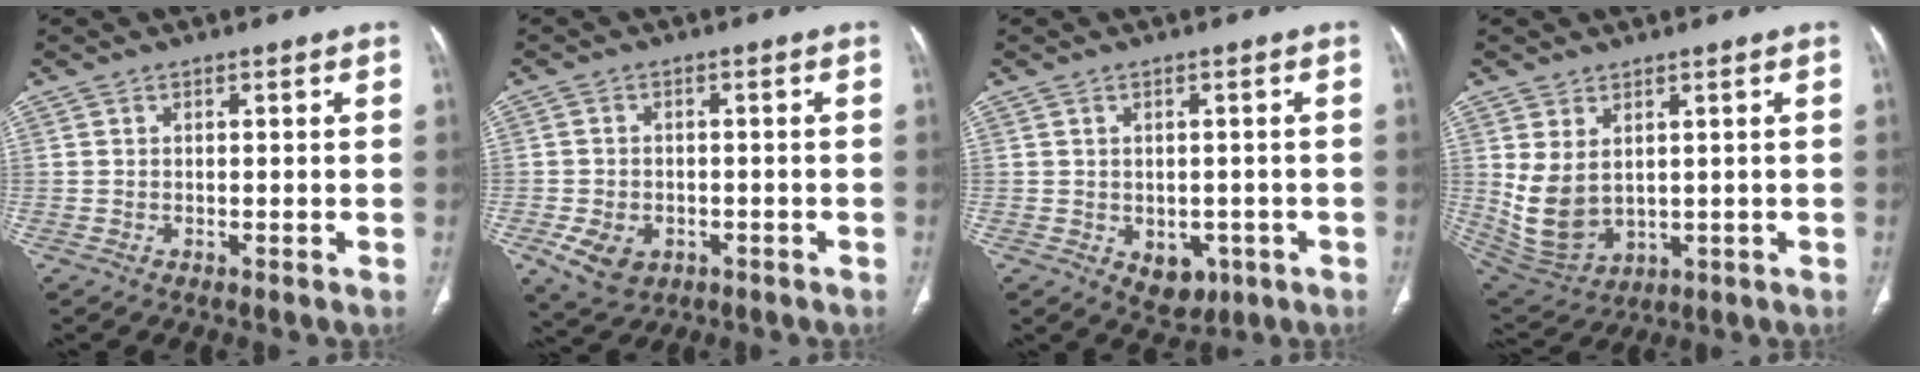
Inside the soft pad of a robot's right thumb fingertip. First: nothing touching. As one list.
[{"total": 6.9, "force": [-2.7, 5.0, 3.9], "torque": [-0.067, 0.008, -0.036]}, {"total": 5.3, "force": [-1.7, 3.9, 3.2], "torque": [-0.022, 0.005, -0.007]}, {"total": 9.8, "force": [1.6, 6.6, 7.0], "torque": [-0.136, -0.013, 0.061]}]